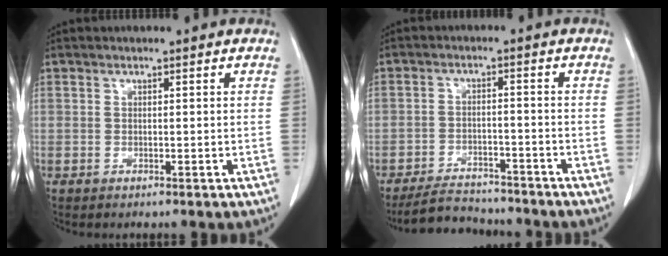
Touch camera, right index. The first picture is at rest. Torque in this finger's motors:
{"motor_torque": [-1.01, -0.15, -0.38, -0.14]}